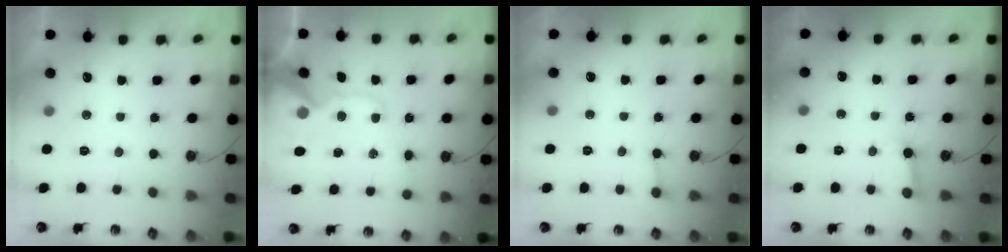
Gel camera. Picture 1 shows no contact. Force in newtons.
{"total": 17.0, "press": 16.9, "slide": 2.4}
{"total": 3.8, "press": 3.8, "slide": 0.3}
{"total": 4.1, "press": 4.1, "slide": 0.4}